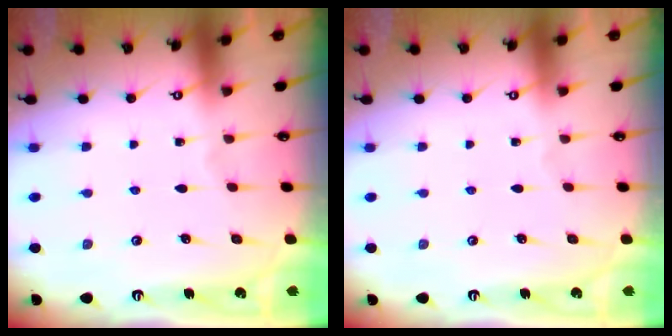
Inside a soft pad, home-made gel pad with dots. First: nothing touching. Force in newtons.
{"total": 0.0}